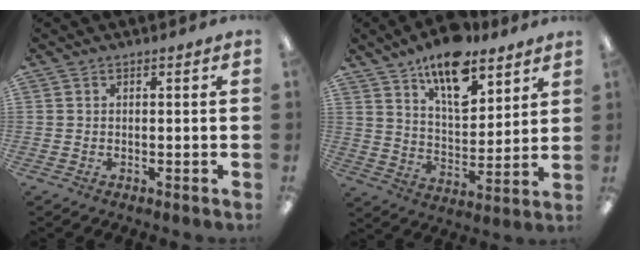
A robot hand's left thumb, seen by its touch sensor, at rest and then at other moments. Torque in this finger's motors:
{"motor_torque": [0.07, 0.45, 1.30, -1.47, 0.20]}